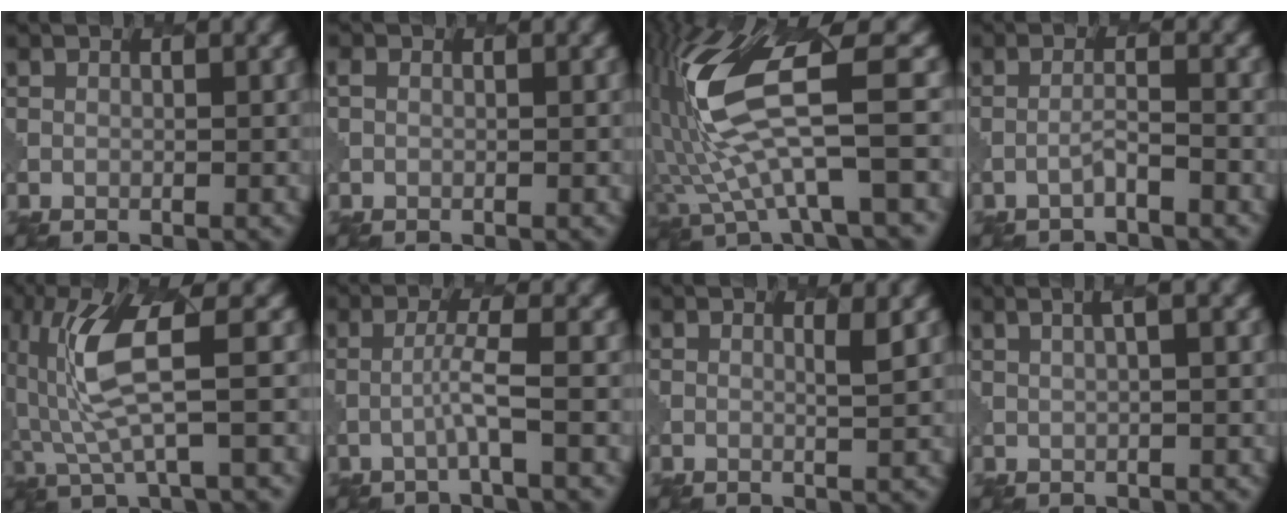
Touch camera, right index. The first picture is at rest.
{"total": 0.7, "force": [-0.2, 0.5, 0.4], "torque": [-0.008, 0.000, -0.001]}
{"total": 10.5, "force": [1.2, 3.1, 10.0], "torque": [-0.213, -0.001, 0.028]}
{"total": 1.3, "force": [-0.8, 0.1, 1.1], "torque": [-0.017, 0.009, -0.019]}
{"total": 6.7, "force": [0.6, 1.4, 6.5], "torque": [-0.151, 0.004, 0.018]}
{"total": 2.4, "force": [-0.5, 0.1, 2.3], "torque": [-0.041, 0.007, -0.017]}
{"total": 1.5, "force": [0.7, 0.3, 1.3], "torque": [-0.018, -0.001, 0.009]}
{"total": 2.9, "force": [1.1, 0.8, 2.5], "torque": [-0.025, 0.008, 0.017]}